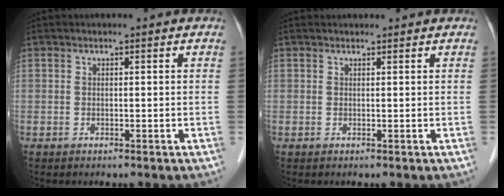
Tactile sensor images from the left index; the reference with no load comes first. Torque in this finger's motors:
{"motor_torque": [0.20, -0.15, 0.00, -0.02]}